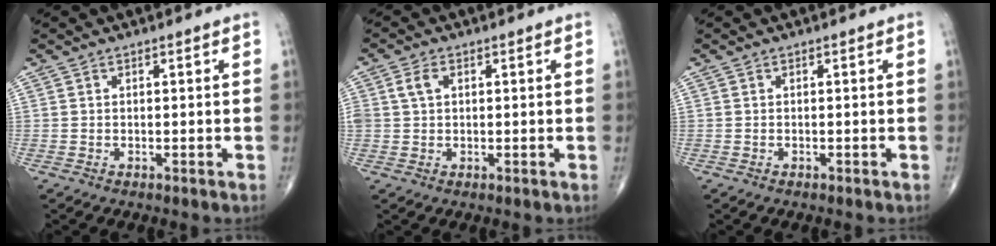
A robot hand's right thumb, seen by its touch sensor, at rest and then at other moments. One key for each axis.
{"total": 3.4, "fx": 0.9, "fy": 2.3, "fz": 2.3, "tx": -0.053, "ty": 0.010, "tz": 0.020}
{"total": 0.0}